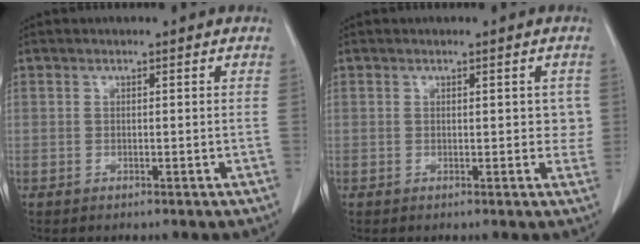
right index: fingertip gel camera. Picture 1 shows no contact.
{"total": 3.0, "force": [0.5, 1.6, 2.5], "torque": [-0.021, 0.005, 0.004]}